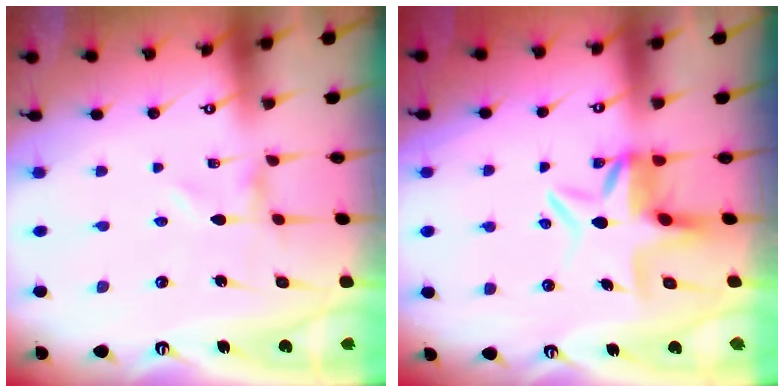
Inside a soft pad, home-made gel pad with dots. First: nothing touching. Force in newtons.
{"total": 7.4, "press": 7.3, "slide": 0.8}